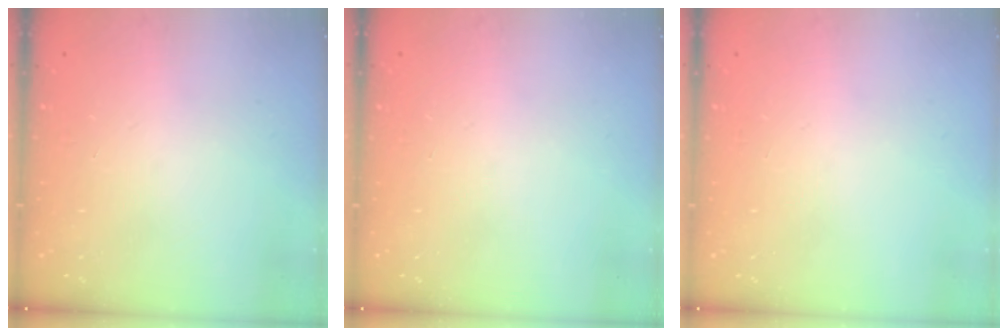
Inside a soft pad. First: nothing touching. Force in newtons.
{"total": 0.0}
{"total": 0.0}